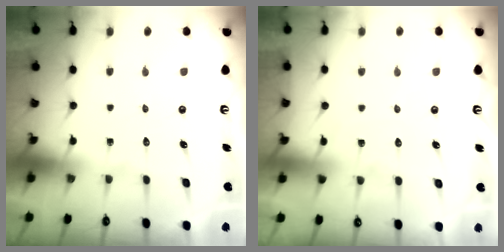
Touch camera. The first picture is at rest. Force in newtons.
{"total": 6.1, "press": 6.0, "slide": 0.9}